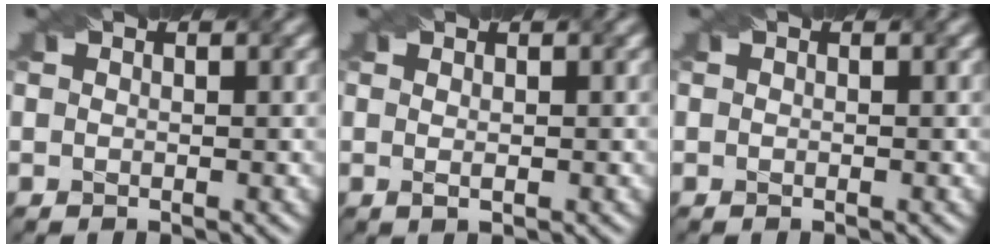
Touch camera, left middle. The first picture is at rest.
{"total": 0.7, "force": [0.2, 0.0, 0.7], "torque": [-0.010, -0.003, 0.004]}
{"total": 0.0}